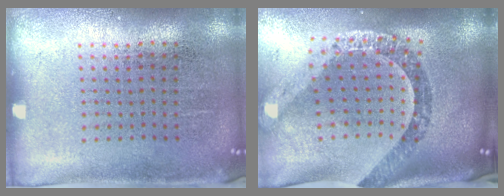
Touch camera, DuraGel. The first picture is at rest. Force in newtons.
{"total": 2.4, "press": 1.9, "slide": 1.5}